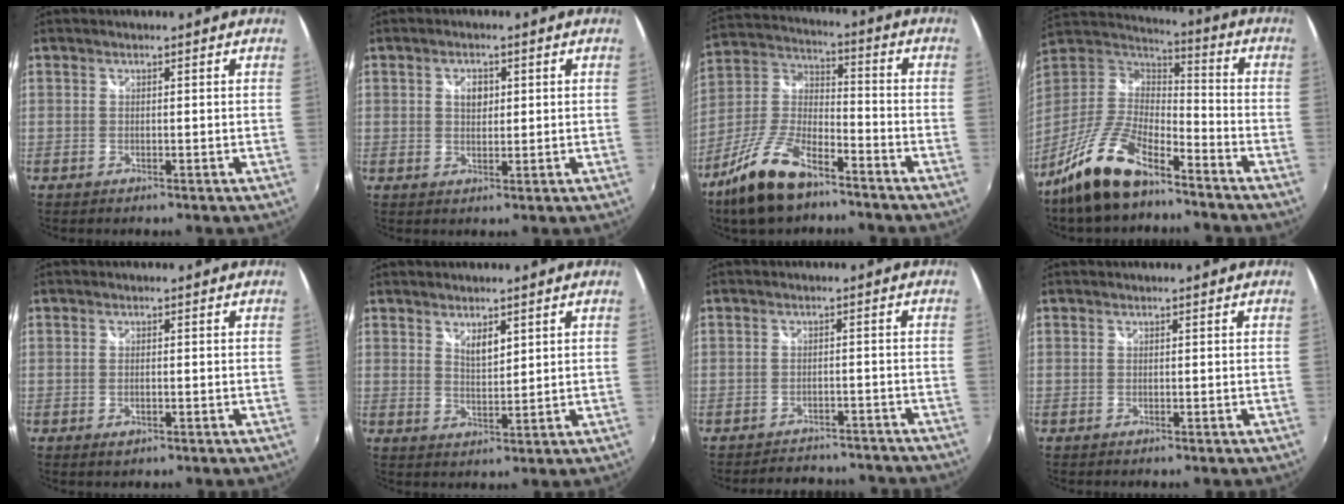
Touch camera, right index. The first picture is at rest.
{"total": 3.0, "force": [0.8, 2.1, 2.0], "torque": [-0.029, 0.005, 0.012]}
{"total": 15.3, "force": [-10.2, 5.9, 9.7], "torque": [-0.215, -0.004, -0.195]}
{"total": 16.8, "force": [-11.6, 5.8, 10.6], "torque": [-0.232, -0.012, -0.221]}
{"total": 1.5, "force": [-0.4, 0.9, 1.1], "torque": [-0.020, -0.001, -0.005]}
{"total": 3.6, "force": [2.3, 1.4, 2.4], "torque": [-0.037, -0.005, 0.039]}
{"total": 10.5, "force": [-9.3, 4.0, 2.7], "torque": [-0.057, 0.019, -0.111]}
{"total": 0.0}